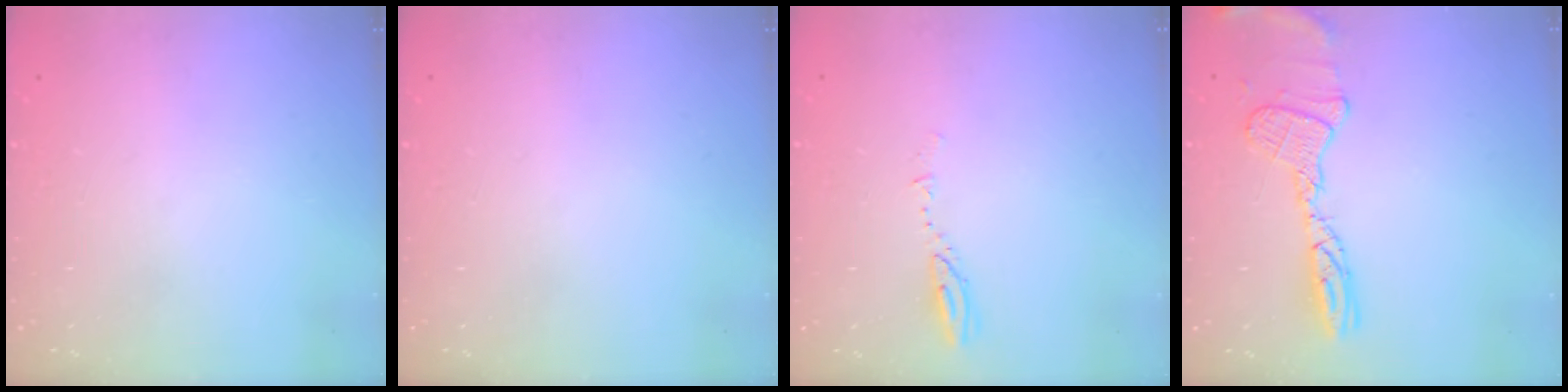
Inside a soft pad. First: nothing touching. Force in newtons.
{"total": 0.0}
{"total": 3.3, "press": 3.3, "slide": 0.3}
{"total": 12.8, "press": 12.7, "slide": 1.0}